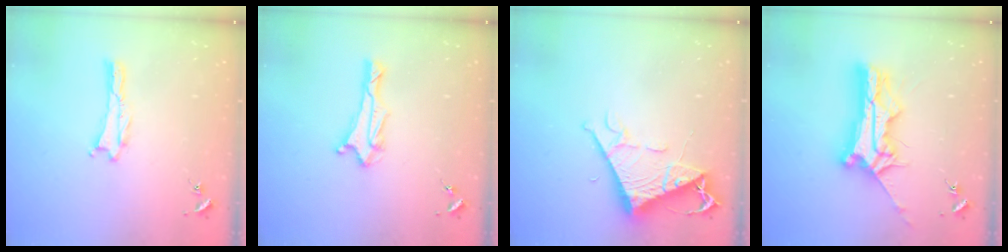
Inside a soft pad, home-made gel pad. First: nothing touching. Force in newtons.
{"total": 2.9, "press": 2.8, "slide": 0.7}
{"total": 9.6, "press": 9.6, "slide": 0.9}
{"total": 11.4, "press": 11.3, "slide": 1.0}